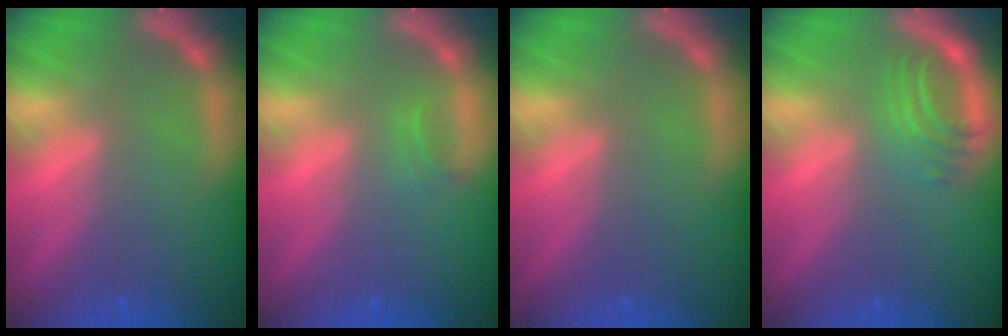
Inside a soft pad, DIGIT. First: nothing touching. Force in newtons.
{"total": 0.9}
{"total": 0.0}
{"total": 4.0}